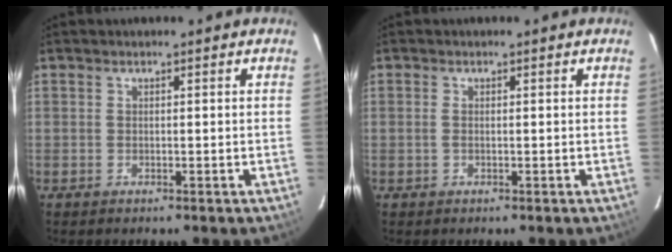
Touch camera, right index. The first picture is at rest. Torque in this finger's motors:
{"motor_torque": [-0.45, 0.09, -0.11, -0.01]}